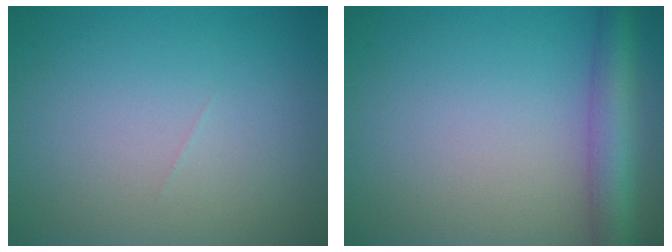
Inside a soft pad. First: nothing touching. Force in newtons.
{"total": 5.1, "press": 5.1, "slide": 0.2}